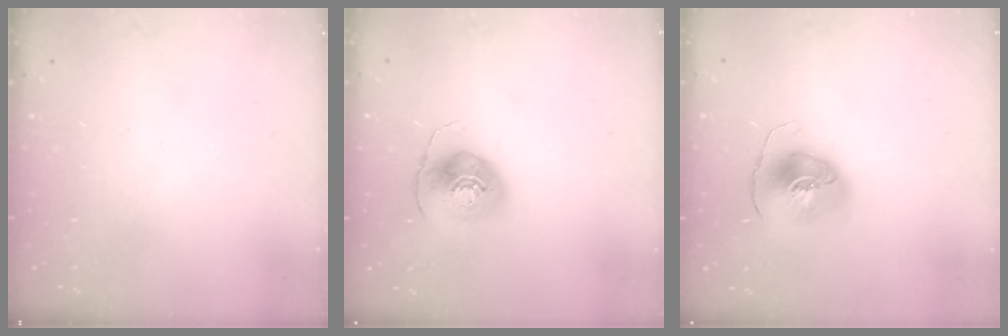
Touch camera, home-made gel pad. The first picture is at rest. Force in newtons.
{"total": 9.8, "press": 9.7, "slide": 1.4}
{"total": 9.9, "press": 9.9, "slide": 1.3}